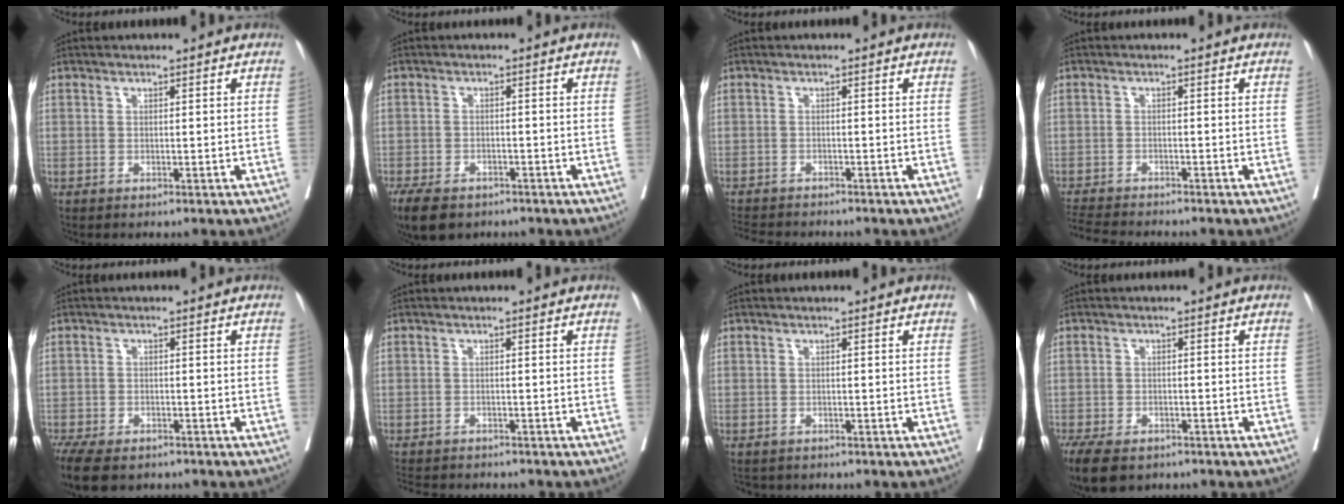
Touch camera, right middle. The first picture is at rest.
{"total": 7.5, "force": [-5.4, 3.6, 3.7], "torque": [-0.061, -0.008, -0.081]}
{"total": 6.1, "force": [-5.8, 1.0, 1.9], "torque": [-0.028, -0.009, -0.089]}
{"total": 6.4, "force": [-6.1, 0.2, 2.0], "torque": [-0.033, -0.016, -0.102]}
{"total": 10.9, "force": [-8.0, 4.8, 5.6], "torque": [-0.119, -0.014, -0.117]}
{"total": 8.1, "force": [-7.3, 2.1, 2.7], "torque": [-0.046, -0.007, -0.102]}
{"total": 2.8, "force": [-2.5, 1.3, 0.4], "torque": [-0.009, -0.003, -0.035]}
{"total": 9.5, "force": [-6.8, 4.6, 4.9], "torque": [-0.099, -0.012, -0.101]}